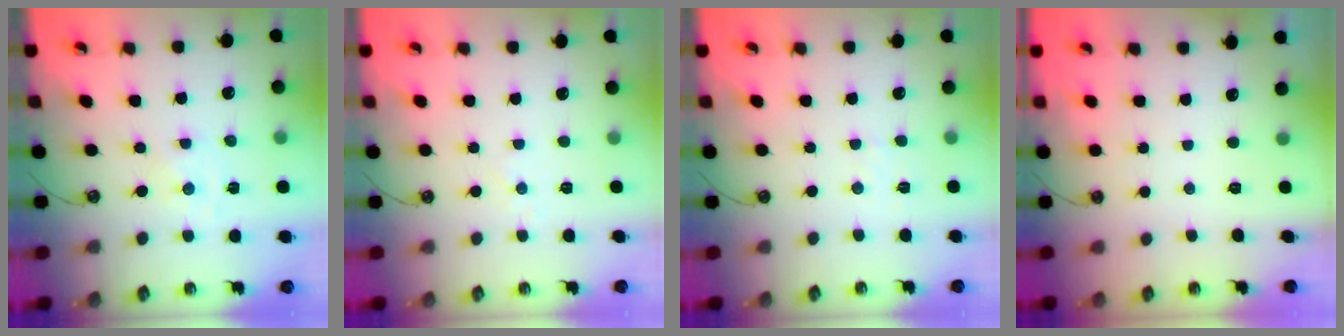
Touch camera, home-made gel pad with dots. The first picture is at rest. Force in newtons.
{"total": 3.7, "press": 3.6, "slide": 0.4}
{"total": 2.4, "press": 2.4, "slide": 0.4}
{"total": 0.0}